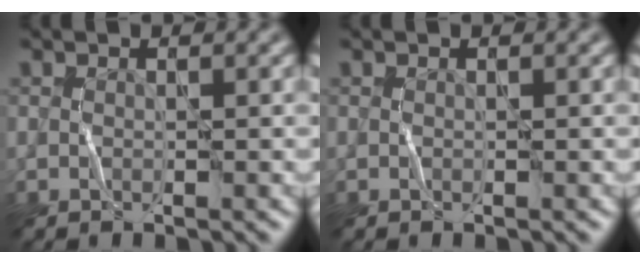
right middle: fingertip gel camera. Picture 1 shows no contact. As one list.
[{"total": 0.0}]